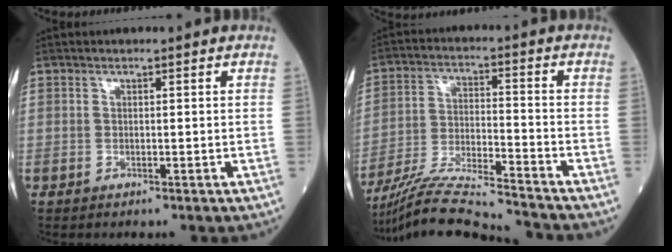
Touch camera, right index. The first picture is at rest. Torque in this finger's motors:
{"motor_torque": [-0.35, -0.54, 0.21, 0.06]}